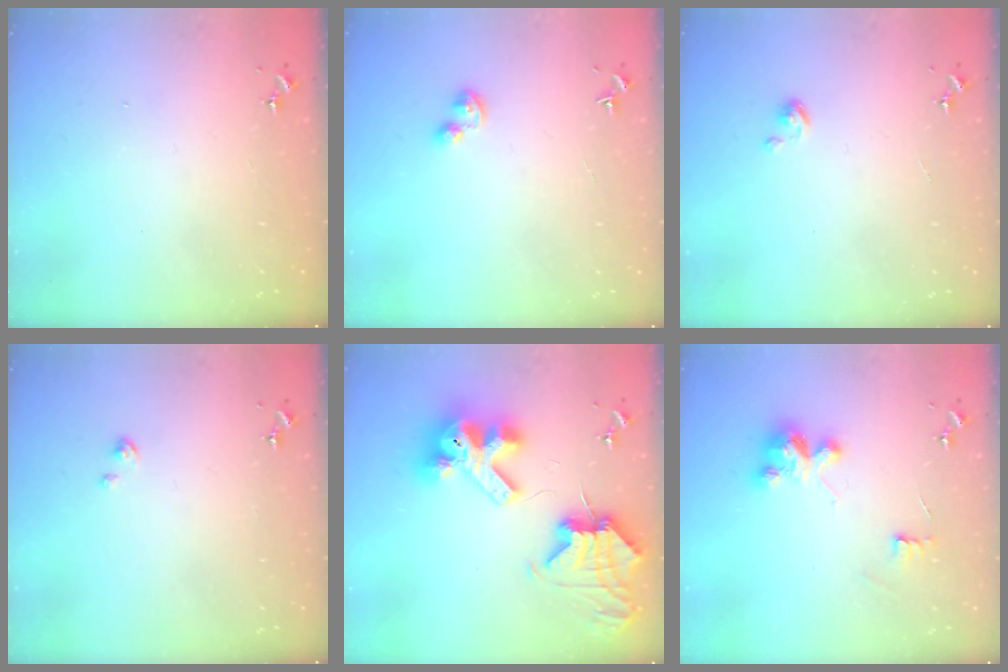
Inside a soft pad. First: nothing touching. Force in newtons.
{"total": 3.8, "press": 3.8, "slide": 0.5}
{"total": 3.7, "press": 3.7, "slide": 0.3}
{"total": 1.0, "press": 1.0, "slide": 0.2}
{"total": 17.7, "press": 17.6, "slide": 2.0}
{"total": 8.9, "press": 8.9, "slide": 0.3}